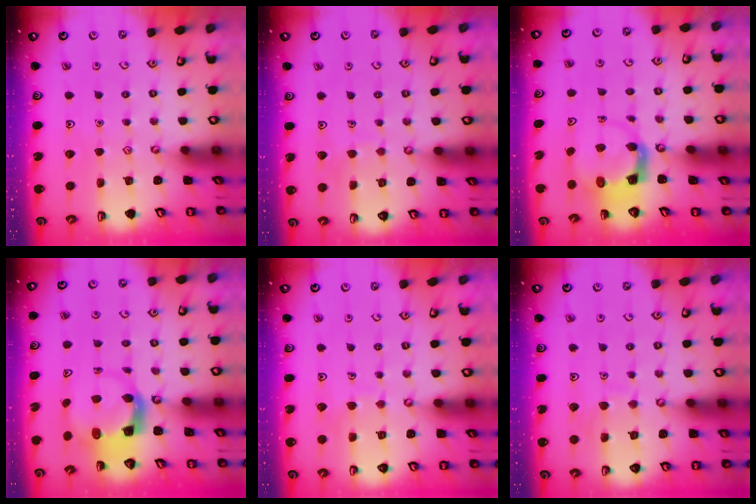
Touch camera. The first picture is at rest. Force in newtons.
{"total": 1.8, "press": 1.8, "slide": 0.0}
{"total": 4.0, "press": 4.0, "slide": 0.5}
{"total": 3.8, "press": 3.8, "slide": 0.6}
{"total": 3.9, "press": 3.9, "slide": 0.2}
{"total": 6.3, "press": 6.3, "slide": 0.5}